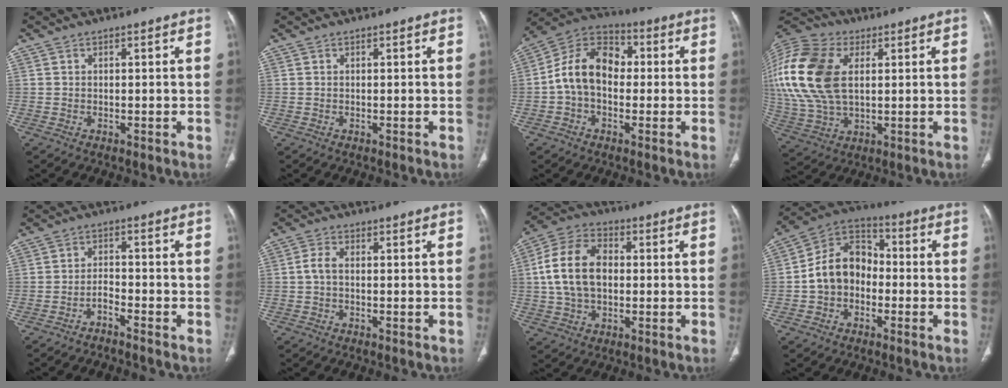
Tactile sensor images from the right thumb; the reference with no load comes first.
{"total": 0.0}
{"total": 12.9, "force": [-0.4, 9.1, 9.0], "torque": [-0.145, 0.038, -0.020]}
{"total": 25.3, "force": [5.4, 16.0, 18.9], "torque": [-0.455, 0.013, 0.103]}
{"total": 2.6, "force": [-2.4, 0.4, 0.9], "torque": [-0.019, 0.023, -0.043]}
{"total": 2.9, "force": [-0.2, 1.6, 2.3], "torque": [-0.051, 0.006, -0.008]}
{"total": 13.8, "force": [0.7, 9.3, 10.3], "torque": [-0.191, 0.025, 0.008]}
{"total": 11.9, "force": [-1.9, 9.3, 7.2], "torque": [-0.107, 0.042, -0.048]}